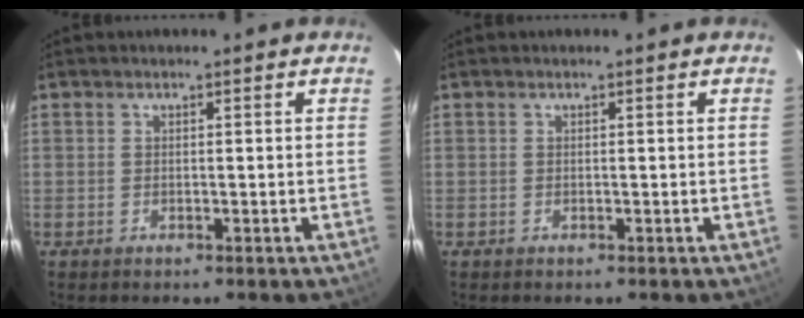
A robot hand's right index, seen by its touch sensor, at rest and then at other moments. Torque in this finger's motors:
{"motor_torque": [-0.03, 0.01, -0.02, 0.00]}